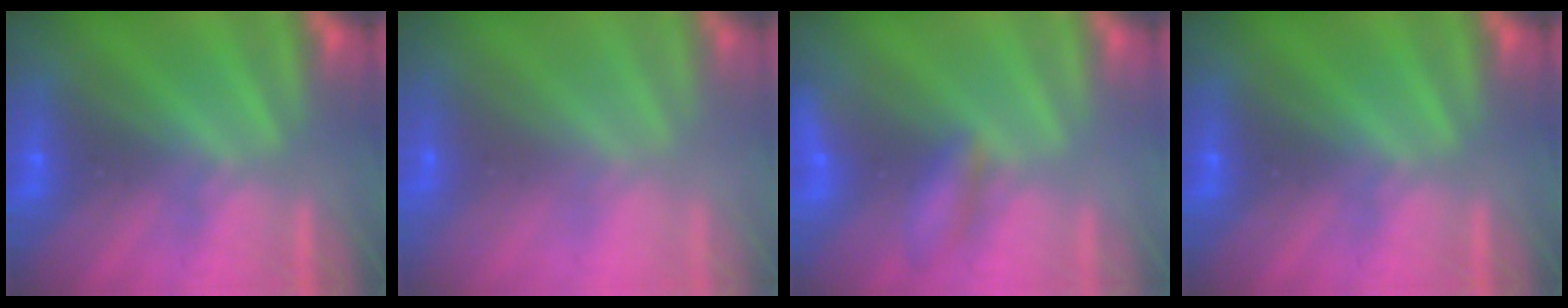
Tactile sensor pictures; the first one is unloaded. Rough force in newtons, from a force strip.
{"total": 8.7}
{"total": 2.1}
{"total": 0.0}